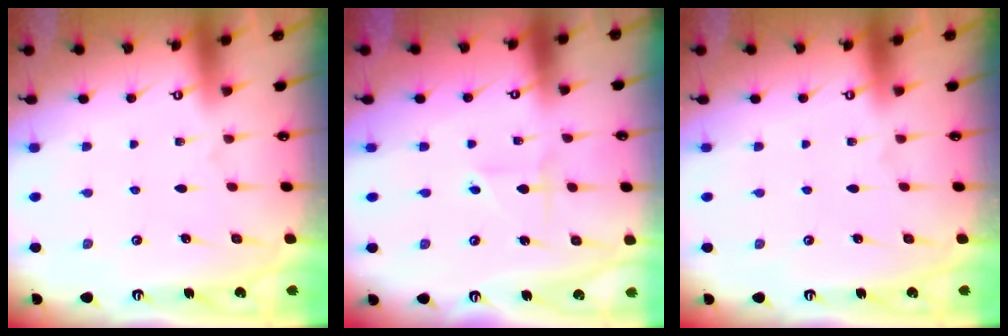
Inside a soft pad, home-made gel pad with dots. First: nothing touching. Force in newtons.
{"total": 1.9, "press": 1.9, "slide": 0.3}
{"total": 0.0}